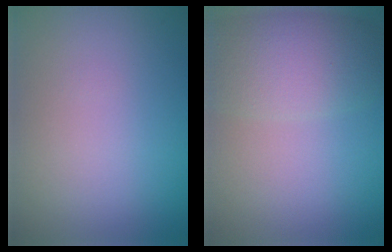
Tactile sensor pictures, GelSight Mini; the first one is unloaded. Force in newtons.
{"total": 5.6, "press": 5.6, "slide": 0.2}